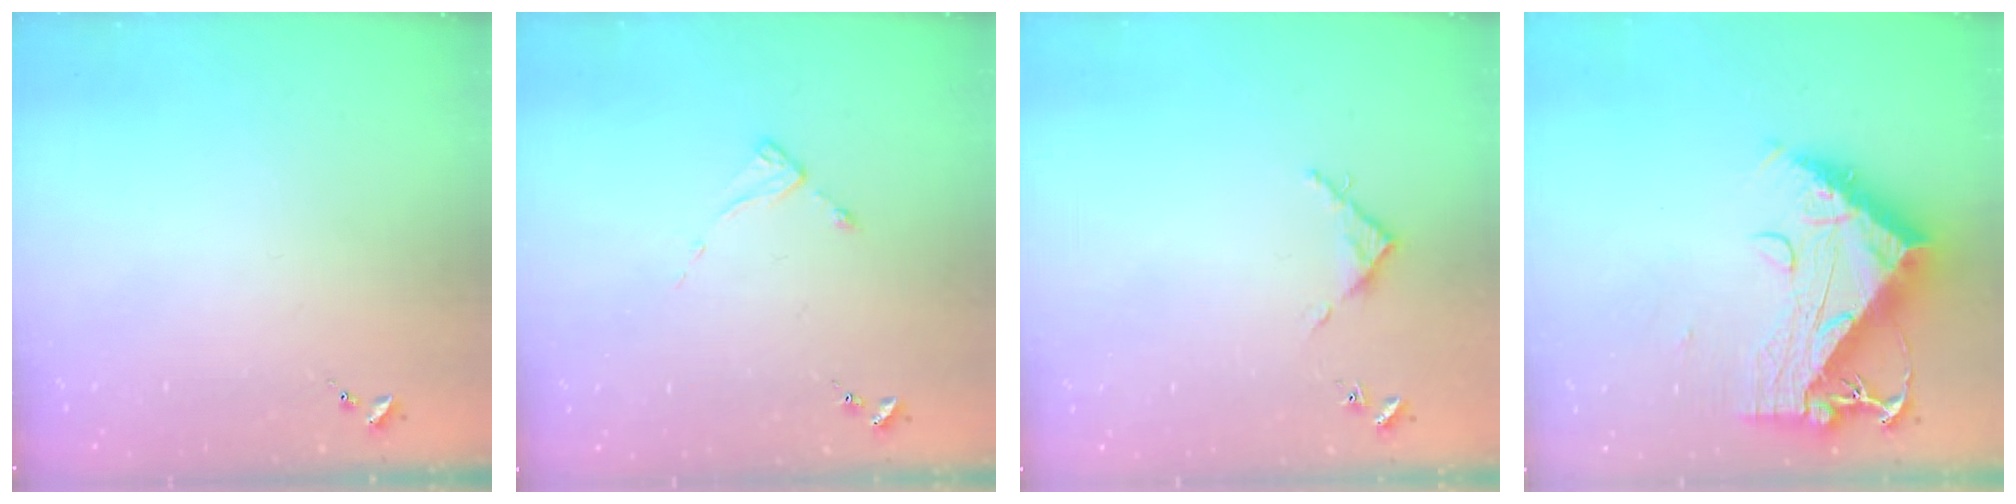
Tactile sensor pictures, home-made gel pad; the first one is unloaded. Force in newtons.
{"total": 2.6, "press": 2.6, "slide": 0.2}
{"total": 3.6, "press": 3.6, "slide": 0.3}
{"total": 15.6, "press": 15.5, "slide": 1.5}